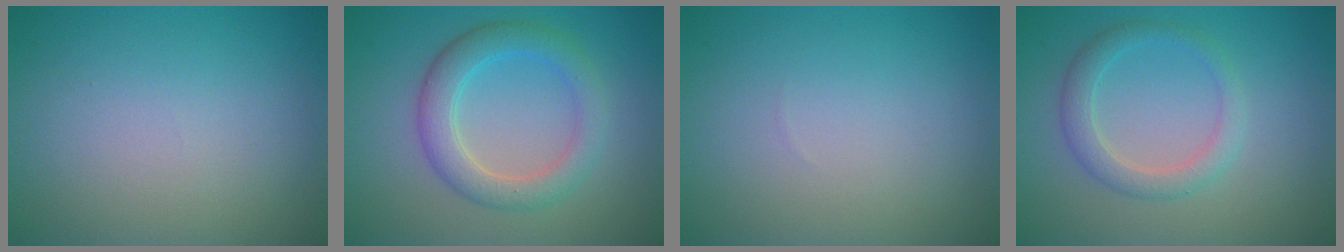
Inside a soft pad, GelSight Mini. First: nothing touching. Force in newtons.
{"total": 4.1, "press": 4.1, "slide": 0.3}
{"total": 0.0}
{"total": 2.6, "press": 2.6, "slide": 0.2}